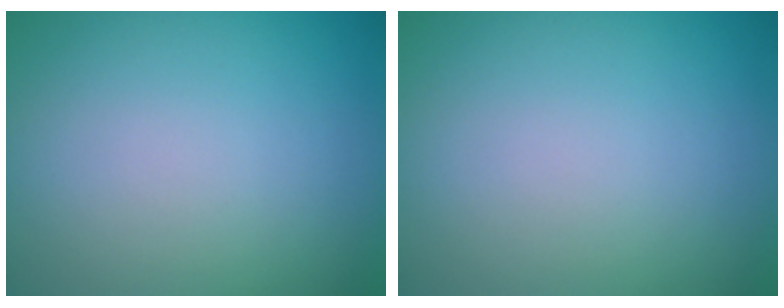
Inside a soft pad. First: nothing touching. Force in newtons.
{"total": 0.0}